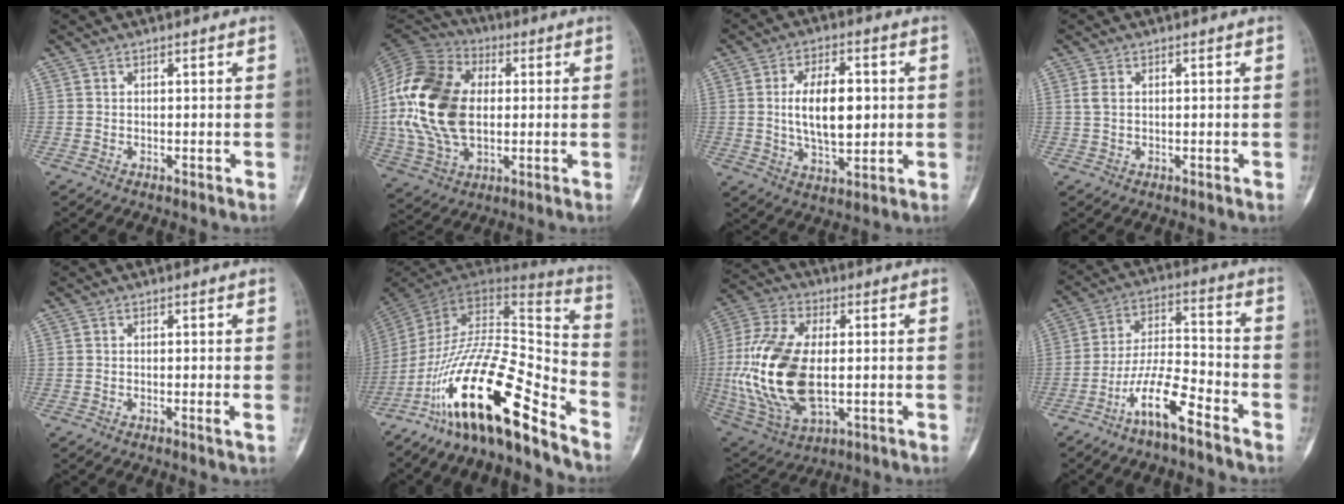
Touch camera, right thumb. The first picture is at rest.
{"total": 22.3, "force": [1.3, 14.4, 17.0], "torque": [-0.345, 0.002, 0.023]}
{"total": 12.0, "force": [1.0, 6.1, 10.3], "torque": [-0.154, -0.004, 0.022]}
{"total": 1.9, "force": [0.4, 1.2, 1.5], "torque": [-0.039, 0.003, 0.007]}
{"total": 1.0, "force": [-0.3, 0.0, 0.9], "torque": [-0.021, -0.003, -0.008]}
{"total": 24.0, "force": [-16.1, 5.9, 16.8], "torque": [-0.310, 0.089, -0.279]}
{"total": 21.9, "force": [-1.3, 11.7, 18.5], "torque": [-0.399, -0.007, -0.012]}
{"total": 14.7, "force": [-9.6, 3.5, 10.5], "torque": [-0.207, 0.076, -0.182]}